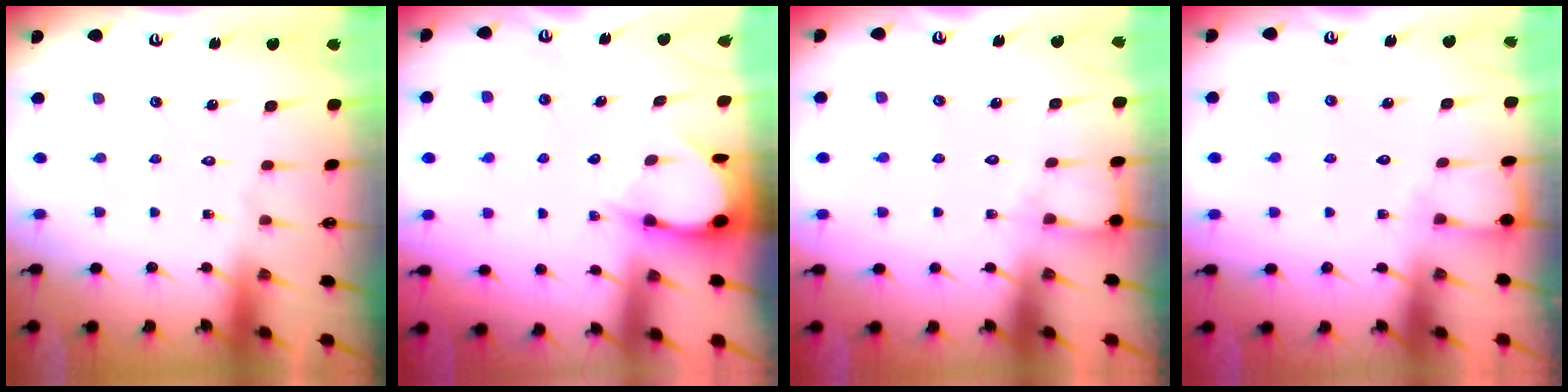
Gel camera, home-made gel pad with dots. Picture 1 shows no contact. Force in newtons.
{"total": 3.5, "press": 3.5, "slide": 0.4}
{"total": 3.3, "press": 3.3, "slide": 0.4}
{"total": 3.8, "press": 3.8, "slide": 0.4}